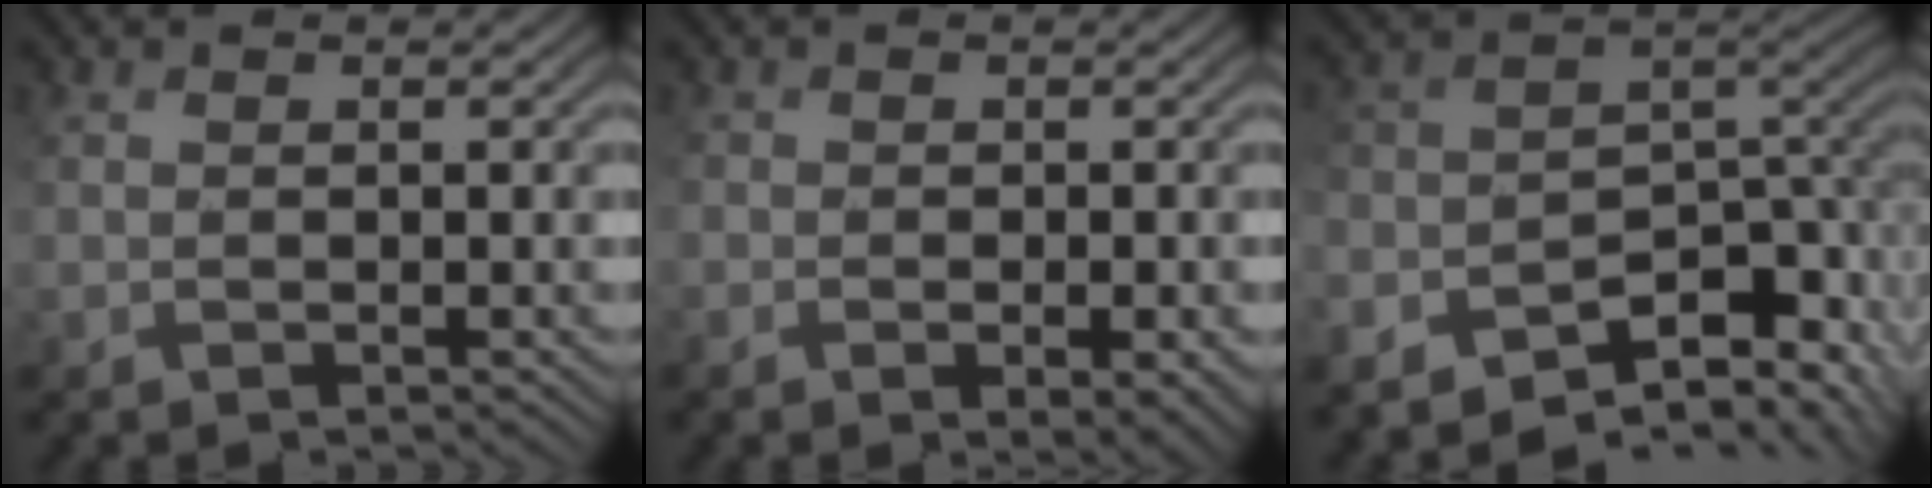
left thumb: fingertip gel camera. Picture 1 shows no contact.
{"total": 4.7, "force": [-1.9, 2.9, 3.3], "torque": [-0.048, -0.018, -0.023]}
{"total": 13.4, "force": [-10.2, 5.4, 6.9], "torque": [-0.143, -0.019, -0.157]}